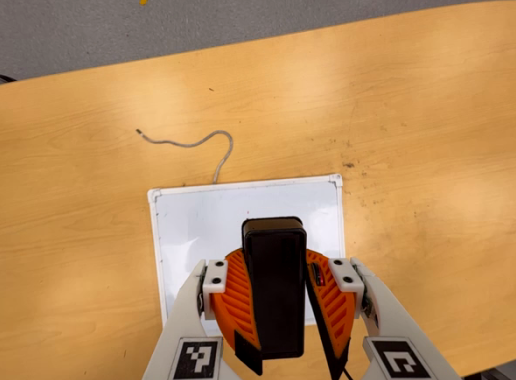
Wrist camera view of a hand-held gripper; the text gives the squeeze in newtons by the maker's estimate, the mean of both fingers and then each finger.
{"total": 10.9, "left": 10.6, "right": 11.1}